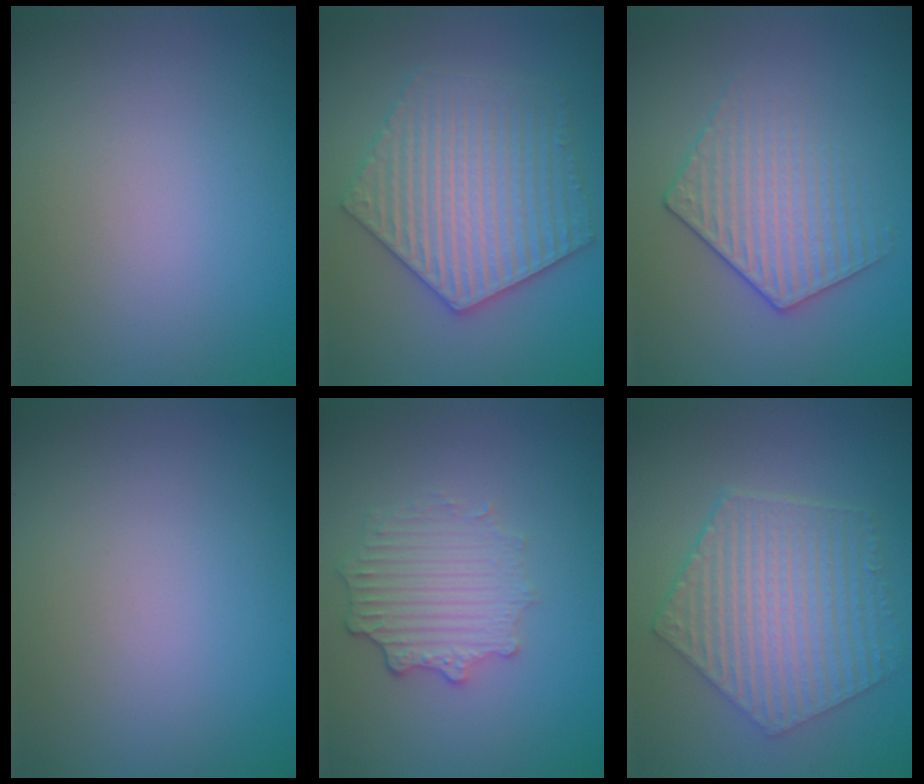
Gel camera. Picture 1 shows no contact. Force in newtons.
{"total": 5.6, "press": 5.5, "slide": 0.9}
{"total": 3.5, "press": 3.1, "slide": 1.5}
{"total": 0.0}
{"total": 3.6, "press": 2.8, "slide": 2.2}
{"total": 6.5, "press": 5.0, "slide": 4.1}